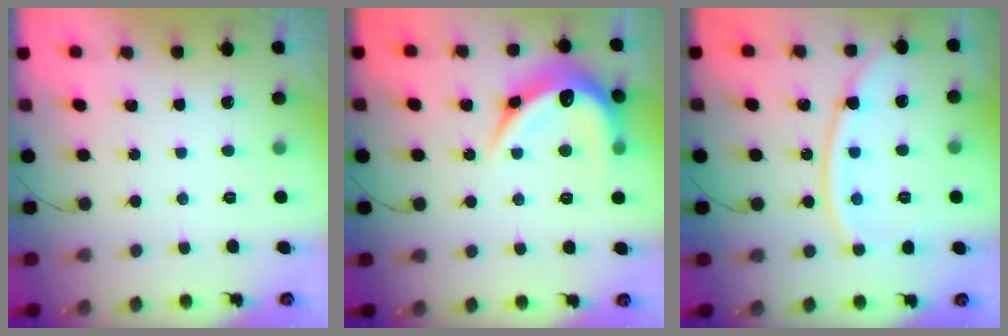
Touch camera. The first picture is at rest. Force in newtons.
{"total": 15.6, "press": 15.6, "slide": 0.4}
{"total": 12.5, "press": 12.4, "slide": 1.6}